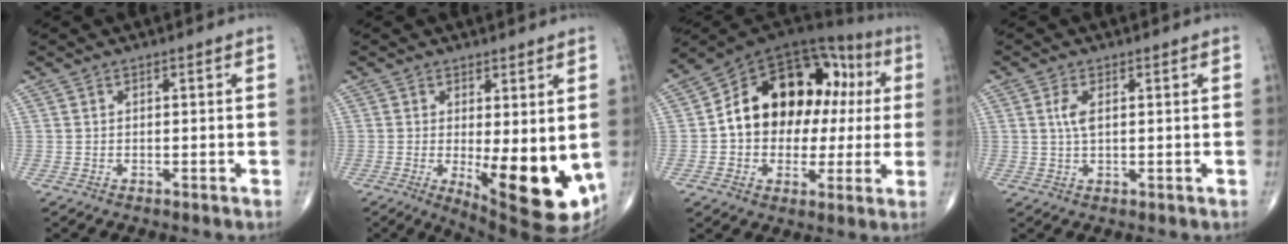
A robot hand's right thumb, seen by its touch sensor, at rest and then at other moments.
{"total": 14.1, "force": [-2.0, 4.9, 13.0], "torque": [-0.175, -0.031, -0.012]}
{"total": 21.1, "force": [1.8, 14.9, 14.8], "torque": [-0.182, 0.050, 0.028]}
{"total": 2.8, "force": [0.7, 1.1, 2.5], "torque": [-0.058, 0.002, 0.014]}